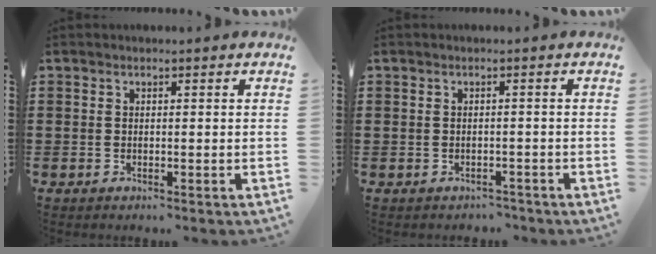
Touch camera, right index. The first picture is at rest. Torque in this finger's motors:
{"motor_torque": [-0.94, 0.77, -1.05, -0.21]}